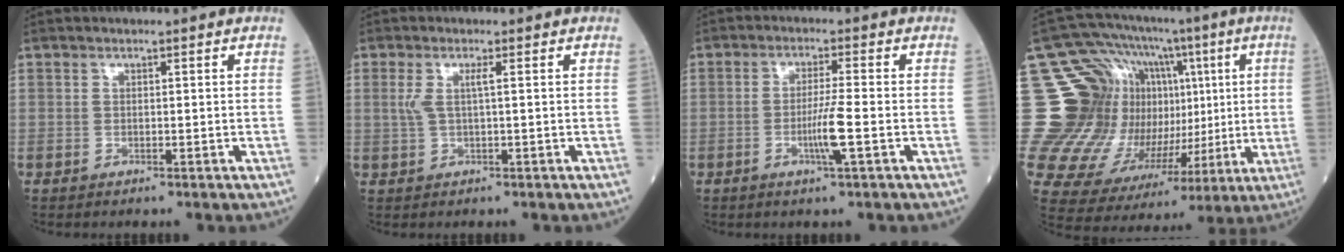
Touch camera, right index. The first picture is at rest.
{"total": 2.4, "force": [0.5, 0.0, 2.3], "torque": [-0.059, 0.007, 0.013]}
{"total": 5.0, "force": [-1.5, -0.7, 4.7], "torque": [-0.090, -0.010, -0.029]}
{"total": 27.4, "force": [3.4, 20.8, 17.5], "torque": [-0.336, 0.091, 0.075]}